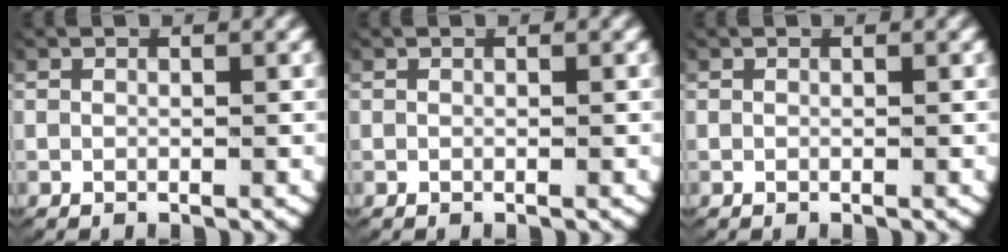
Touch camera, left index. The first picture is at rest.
{"total": 0.0}
{"total": 0.0}